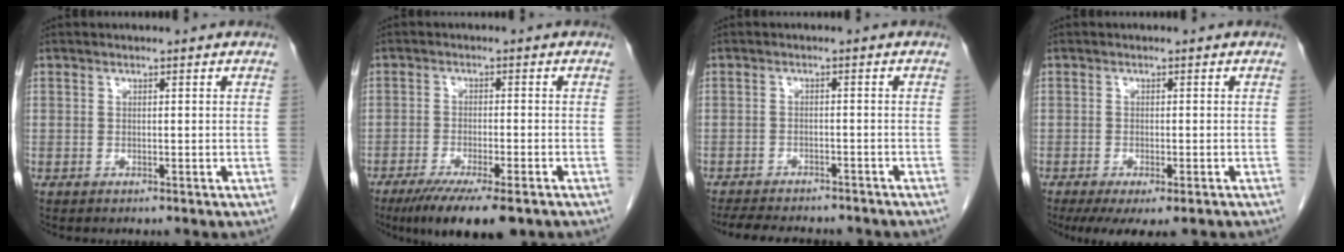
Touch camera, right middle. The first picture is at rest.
{"total": 10.8, "force": [-7.7, 2.0, 7.4], "torque": [-0.107, -0.019, -0.117]}
{"total": 12.7, "force": [-11.0, 3.4, 5.3], "torque": [-0.093, -0.006, -0.141]}
{"total": 7.7, "force": [-5.4, 2.3, 4.9], "torque": [-0.065, -0.014, -0.081]}